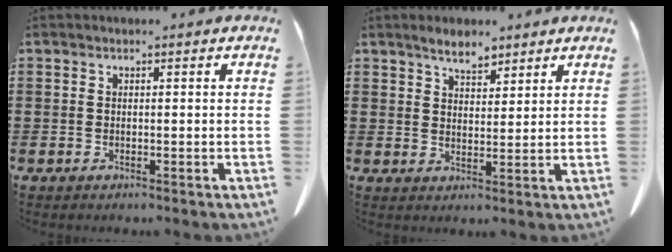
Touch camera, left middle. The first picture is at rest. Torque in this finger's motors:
{"motor_torque": [0.75, -0.67, 0.11, 0.06]}